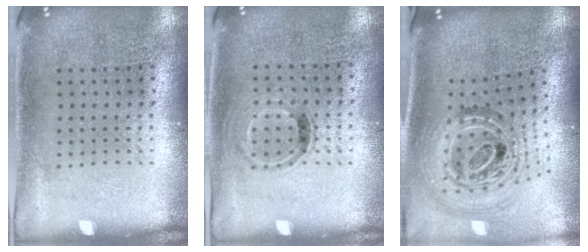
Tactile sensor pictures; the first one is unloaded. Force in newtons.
{"total": 0.8, "press": 0.7, "slide": 0.4}
{"total": 2.1, "press": 1.6, "slide": 1.3}